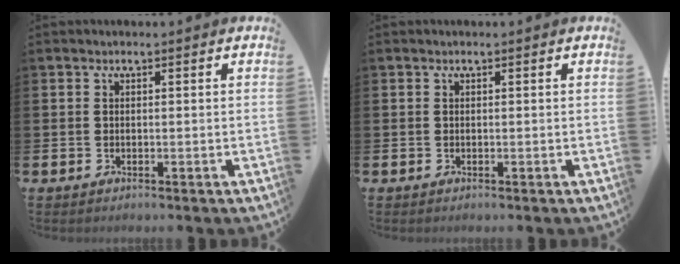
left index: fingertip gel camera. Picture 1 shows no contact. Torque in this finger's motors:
{"motor_torque": [-0.03, -0.03, 0.00, 0.00]}